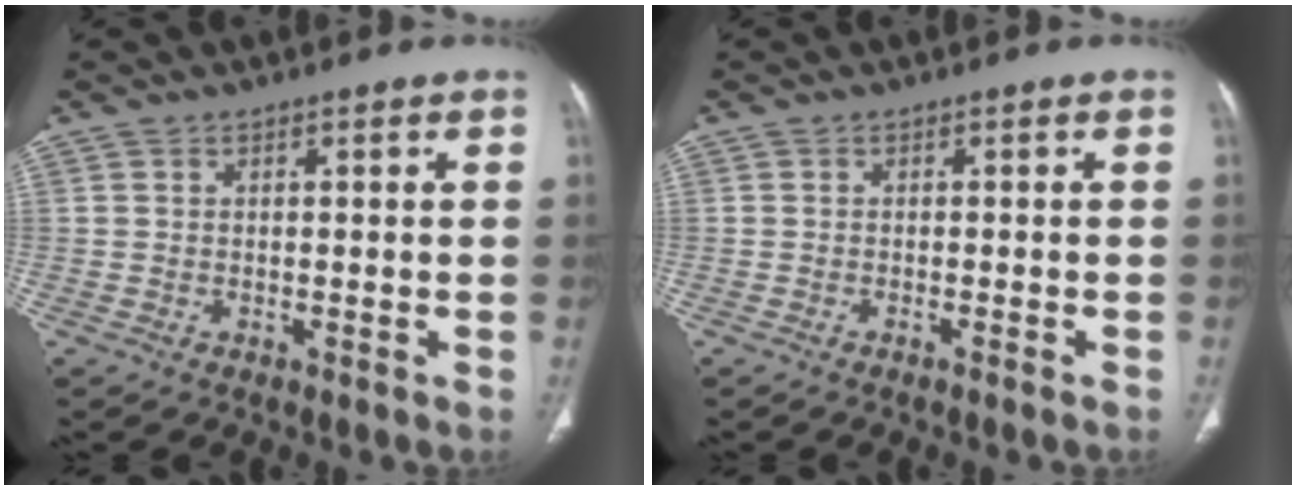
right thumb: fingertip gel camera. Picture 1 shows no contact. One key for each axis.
{"total": 1.5, "fx": -1.1, "fy": -0.1, "fz": 1.0, "tx": -0.017, "ty": -0.001, "tz": -0.012}